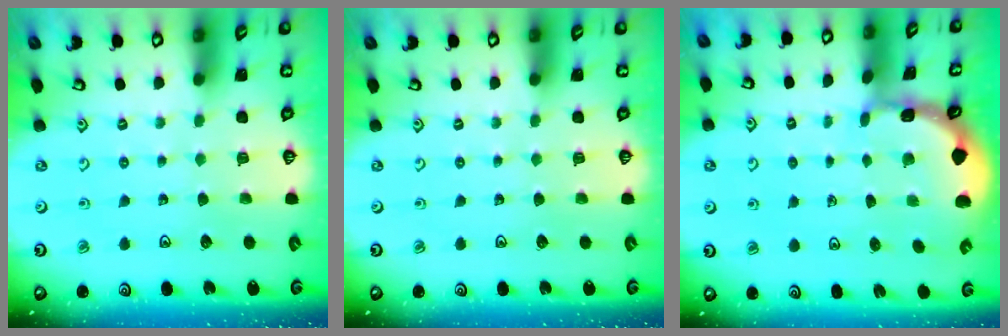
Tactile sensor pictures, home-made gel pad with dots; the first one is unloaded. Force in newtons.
{"total": 0.0}
{"total": 2.7, "press": 2.7, "slide": 0.3}